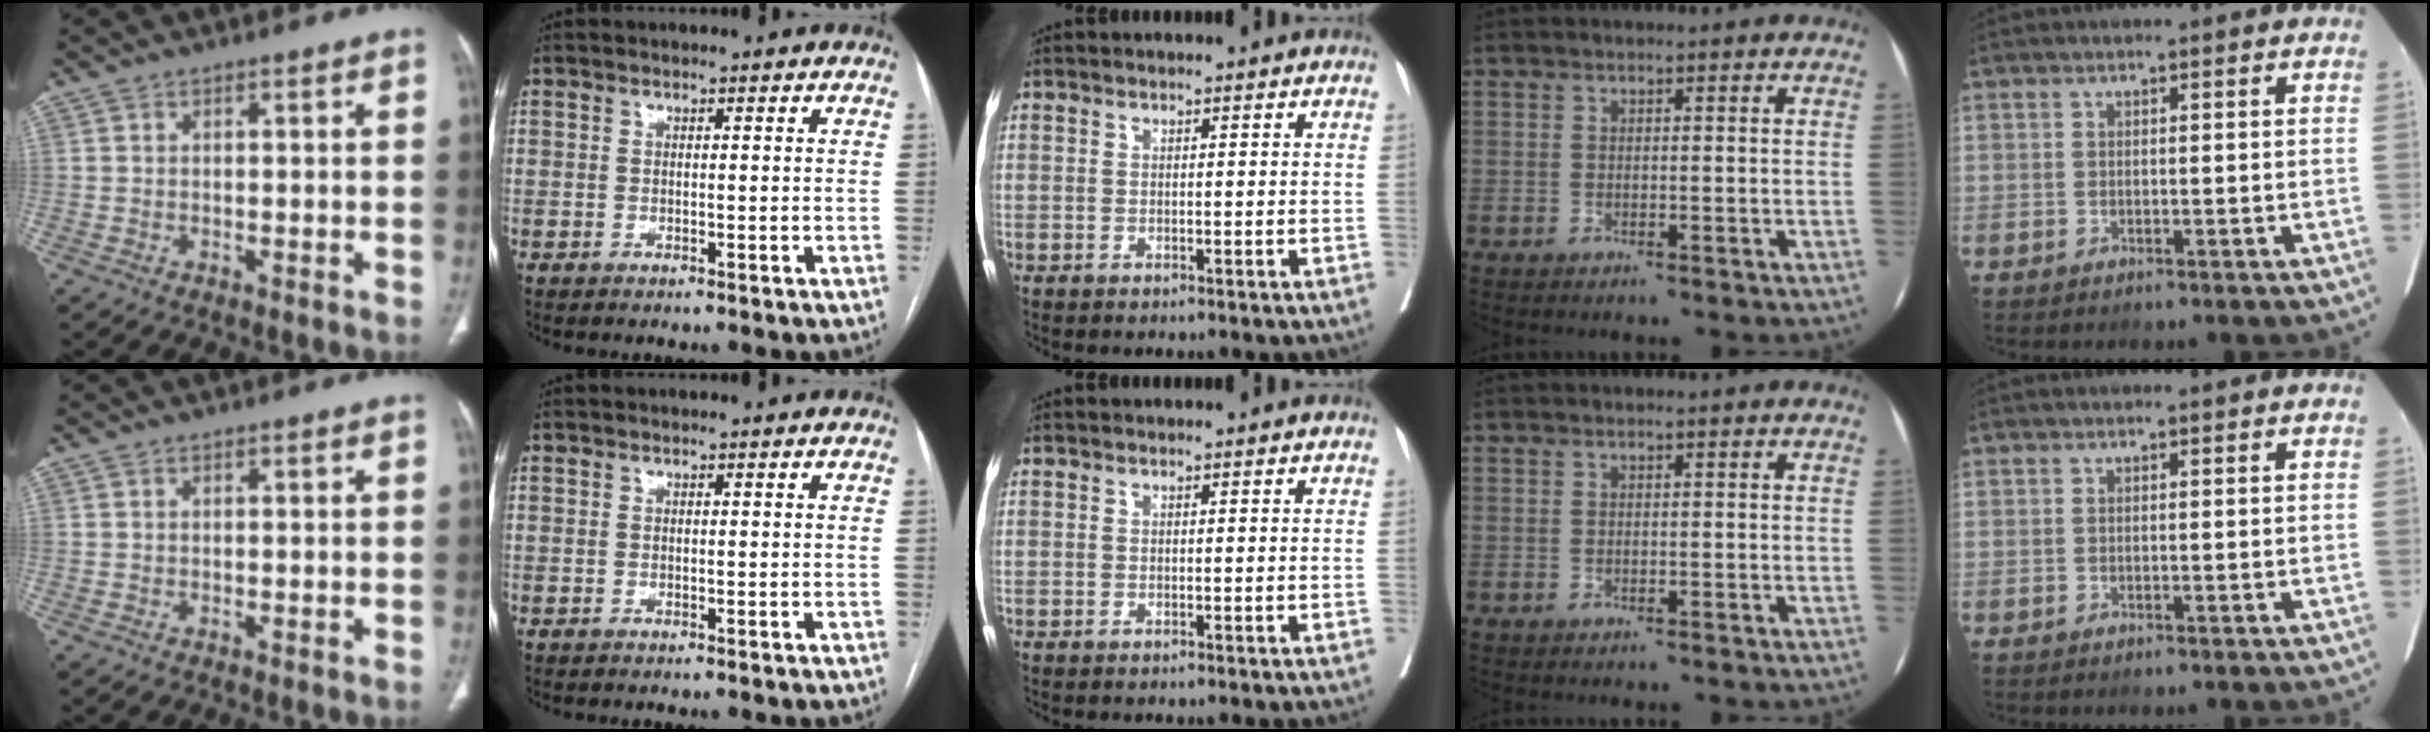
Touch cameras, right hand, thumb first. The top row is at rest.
{}